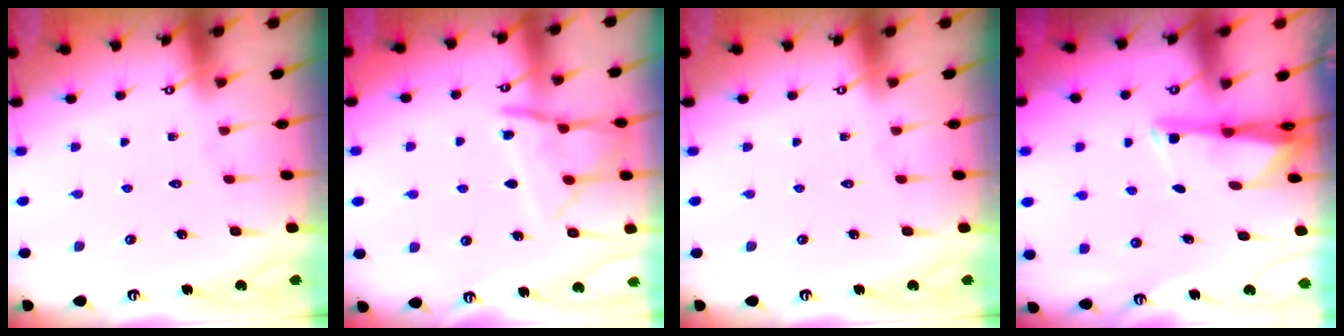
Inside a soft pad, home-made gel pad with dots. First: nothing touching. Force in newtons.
{"total": 12.2, "press": 12.1, "slide": 1.1}
{"total": 0.0}
{"total": 2.6, "press": 2.6, "slide": 0.4}